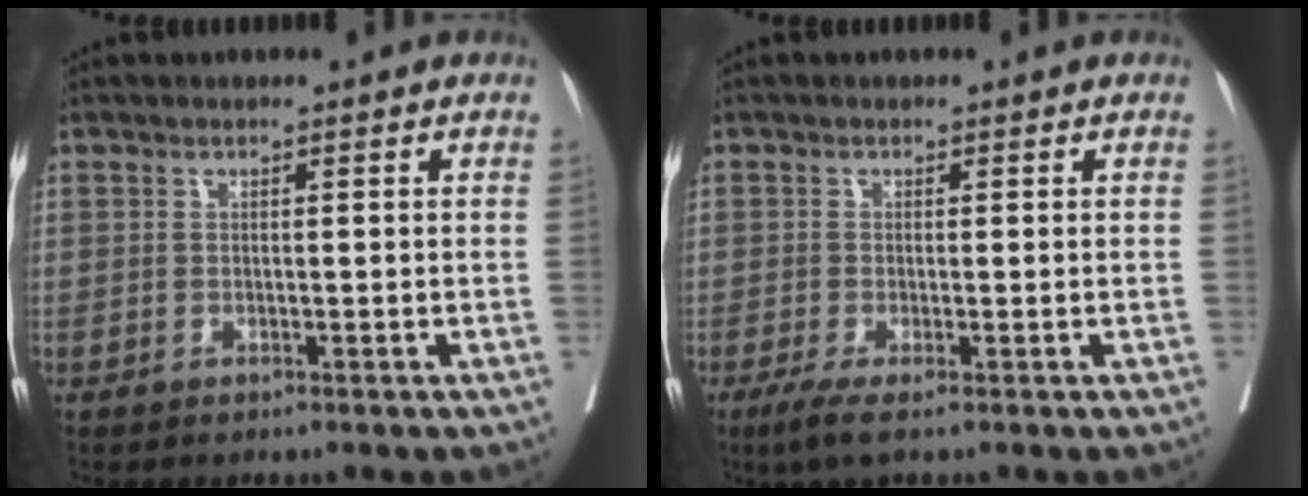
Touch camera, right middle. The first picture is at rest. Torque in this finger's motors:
{"motor_torque": [0.54, -0.32, 0.02, 0.04]}